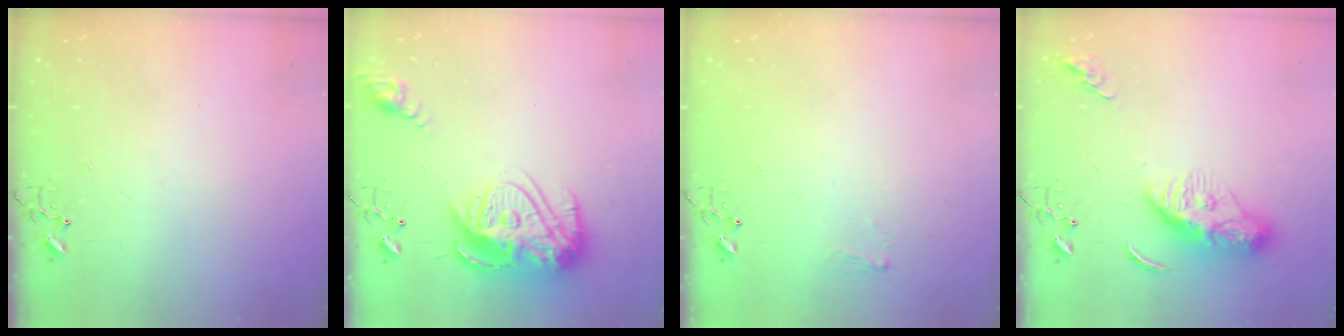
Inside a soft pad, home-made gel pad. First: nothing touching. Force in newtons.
{"total": 19.5, "press": 19.4, "slide": 1.7}
{"total": 6.3, "press": 6.3, "slide": 0.7}
{"total": 10.7, "press": 10.6, "slide": 1.1}